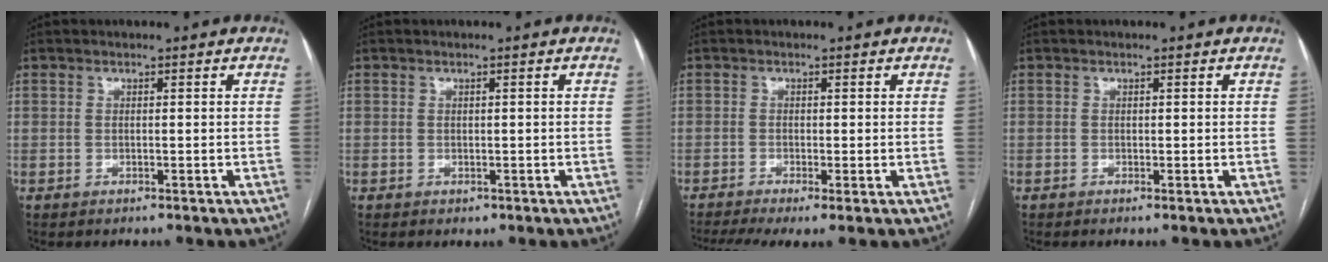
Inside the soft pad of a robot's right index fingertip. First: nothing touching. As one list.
[{"total": 0.9, "force": [-0.3, 0.8, 0.3], "torque": [-0.004, 0.002, 0.002]}, {"total": 2.5, "force": [-1.4, 0.4, 2.0], "torque": [-0.038, -0.008, -0.025]}, {"total": 0.0}]